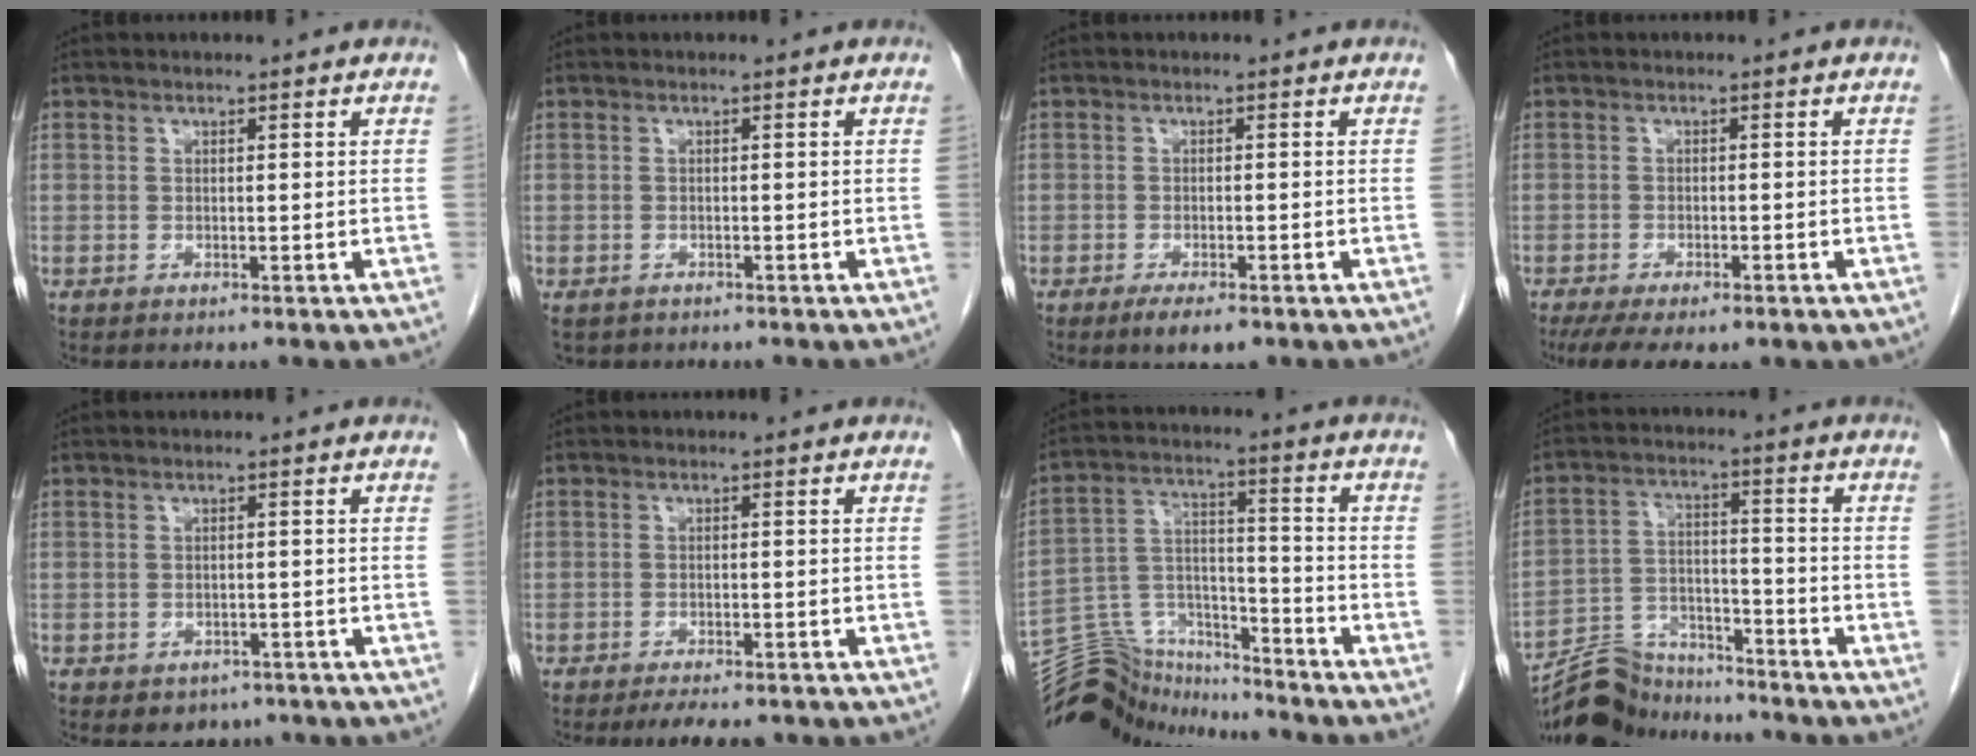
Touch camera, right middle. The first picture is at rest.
{"total": 1.9, "force": [-1.4, 1.3, 0.4], "torque": [-0.010, 0.000, -0.019]}
{"total": 3.4, "force": [-2.2, 0.9, 2.4], "torque": [-0.040, -0.003, -0.033]}
{"total": 10.0, "force": [-6.7, 3.7, 6.4], "torque": [-0.102, -0.014, -0.095]}
{"total": 3.4, "force": [-2.4, 2.3, 0.8], "torque": [-0.005, 0.005, -0.025]}
{"total": 5.6, "force": [-4.6, 1.7, 2.7], "torque": [-0.032, -0.006, -0.064]}
{"total": 14.8, "force": [-14.4, 3.1, 1.1], "torque": [-0.029, 0.051, -0.249]}
{"total": 10.7, "force": [-10.4, 2.5, 0.4], "torque": [-0.009, 0.029, -0.185]}